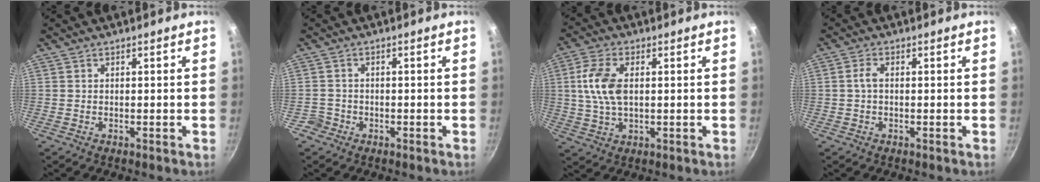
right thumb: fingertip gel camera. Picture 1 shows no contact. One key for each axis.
{"total": 2.2, "fx": -1.3, "fy": 1.8, "fz": 0.0, "tx": 0.011, "ty": 0.024, "tz": -0.020}
{"total": 8.8, "fx": 1.2, "fy": 4.9, "fz": 7.2, "tx": -0.142, "ty": 0.011, "tz": 0.019}
{"total": 2.2, "fx": 0.0, "fy": 1.2, "fz": 1.8, "tx": -0.040, "ty": 0.008, "tz": -0.002}